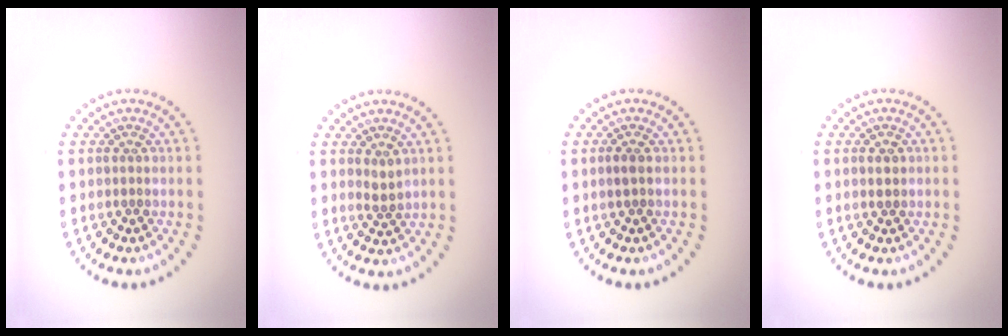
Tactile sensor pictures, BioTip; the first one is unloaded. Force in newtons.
{"total": 1.0, "press": 0.8, "slide": 0.6}
{"total": 0.8, "press": 0.8, "slide": 0.3}
{"total": 1.2, "press": 1.1, "slide": 0.3}